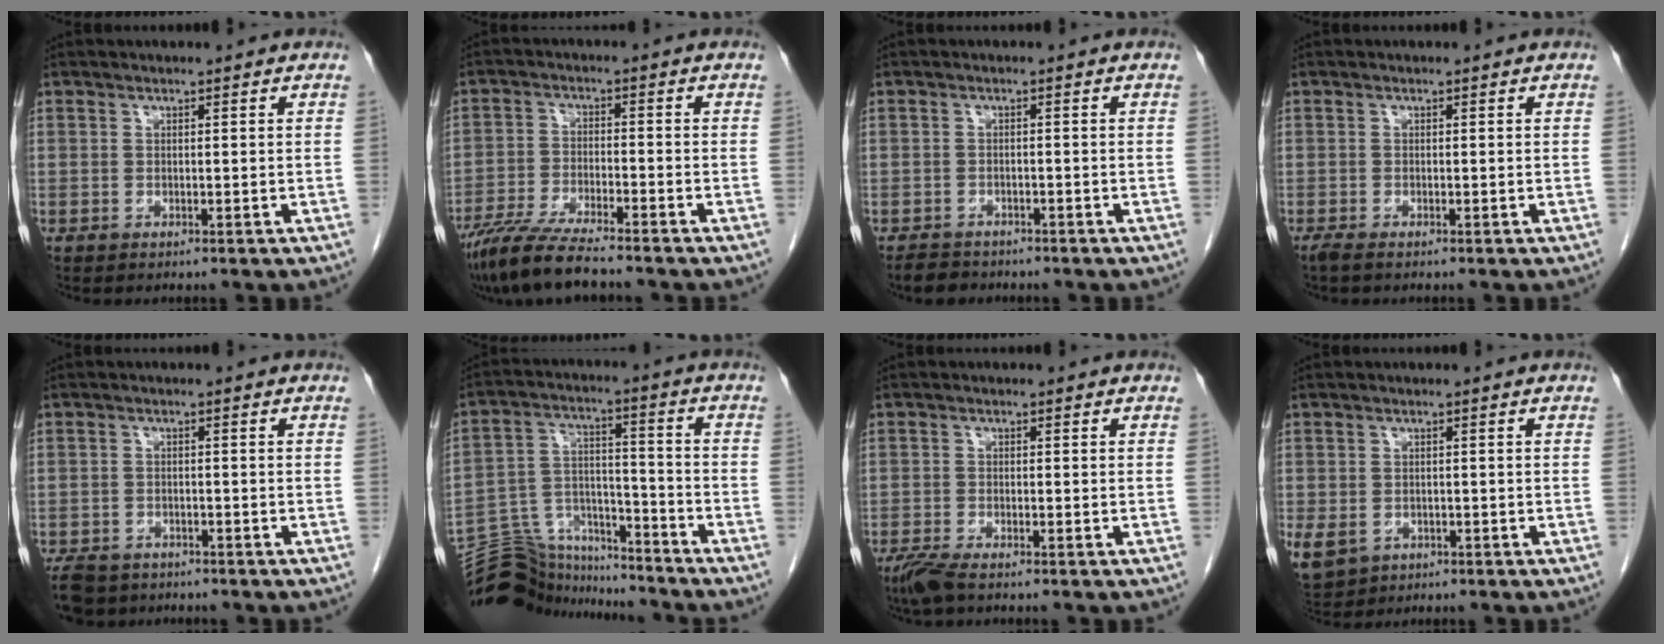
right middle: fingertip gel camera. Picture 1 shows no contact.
{"total": 9.3, "force": [-8.0, 0.3, 4.8], "torque": [-0.087, -0.030, -0.141]}
{"total": 3.1, "force": [-2.7, 1.4, 0.2], "torque": [-0.013, -0.002, -0.043]}
{"total": 0.9, "force": [-0.7, 0.0, 0.5], "torque": [-0.017, -0.005, -0.016]}
{"total": 6.5, "force": [-5.3, 3.3, 1.9], "torque": [-0.035, -0.007, -0.085]}
{"total": 13.8, "force": [-13.4, 3.3, 1.4], "torque": [-0.036, 0.048, -0.225]}
{"total": 3.1, "force": [-2.5, 0.3, 1.9], "torque": [-0.045, -0.010, -0.050]}
{"total": 6.9, "force": [-2.9, 5.4, 3.2], "torque": [-0.090, -0.008, -0.038]}